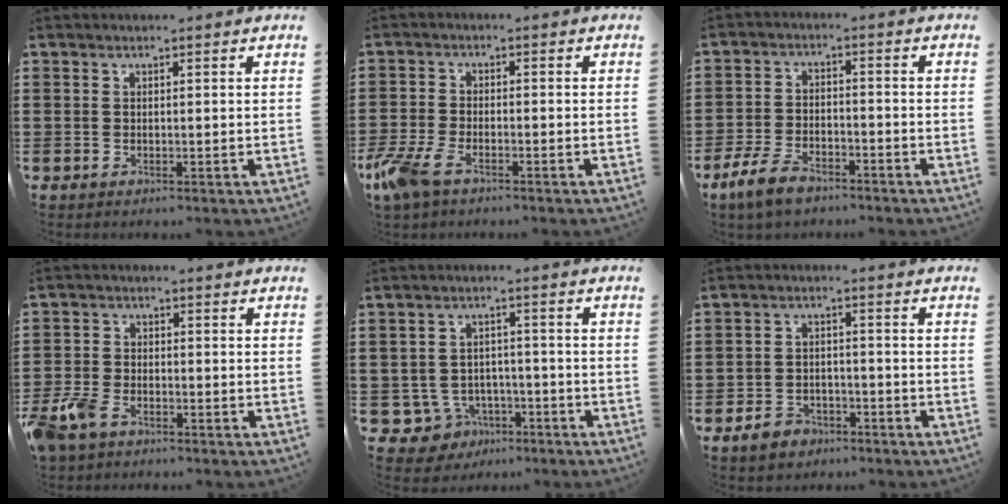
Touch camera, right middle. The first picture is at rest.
{"total": 5.4, "force": [-3.5, 2.0, 3.6], "torque": [-0.107, -0.012, -0.077]}
{"total": 6.0, "force": [-4.4, 2.4, 3.3], "torque": [-0.080, 0.002, -0.089]}
{"total": 4.6, "force": [-3.5, 2.2, 1.8], "torque": [-0.065, -0.001, -0.079]}
{"total": 4.9, "force": [-3.3, 3.4, 1.3], "torque": [-0.047, 0.008, -0.065]}
{"total": 3.6, "force": [-3.1, 1.6, 1.1], "torque": [-0.029, 0.006, -0.063]}